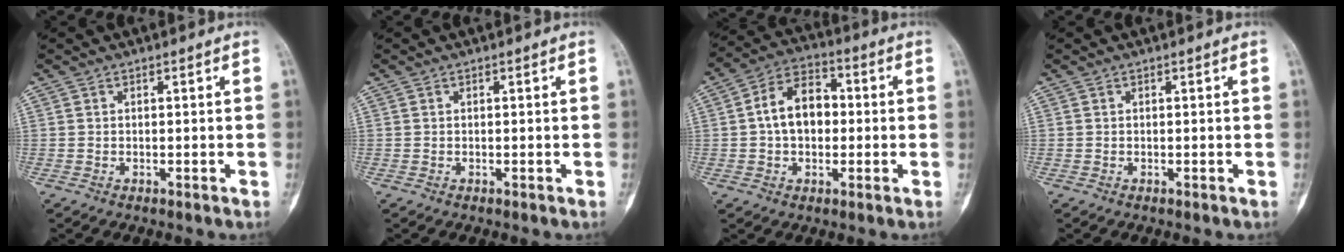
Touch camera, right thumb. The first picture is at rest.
{"total": 0.0}
{"total": 10.6, "force": [0.4, 7.3, 7.6], "torque": [-0.111, 0.026, -0.003]}
{"total": 0.0}